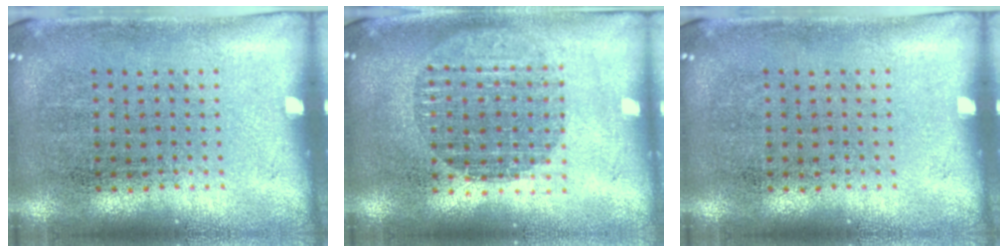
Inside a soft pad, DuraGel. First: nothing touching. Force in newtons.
{"total": 1.7, "press": 1.5, "slide": 0.8}
{"total": 0.0}